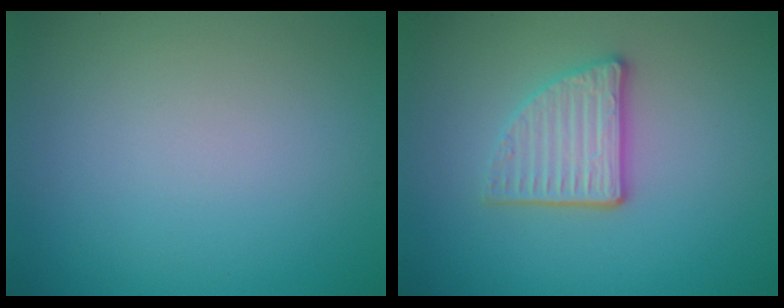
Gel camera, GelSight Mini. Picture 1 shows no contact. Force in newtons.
{"total": 3.6, "press": 3.1, "slide": 1.8}